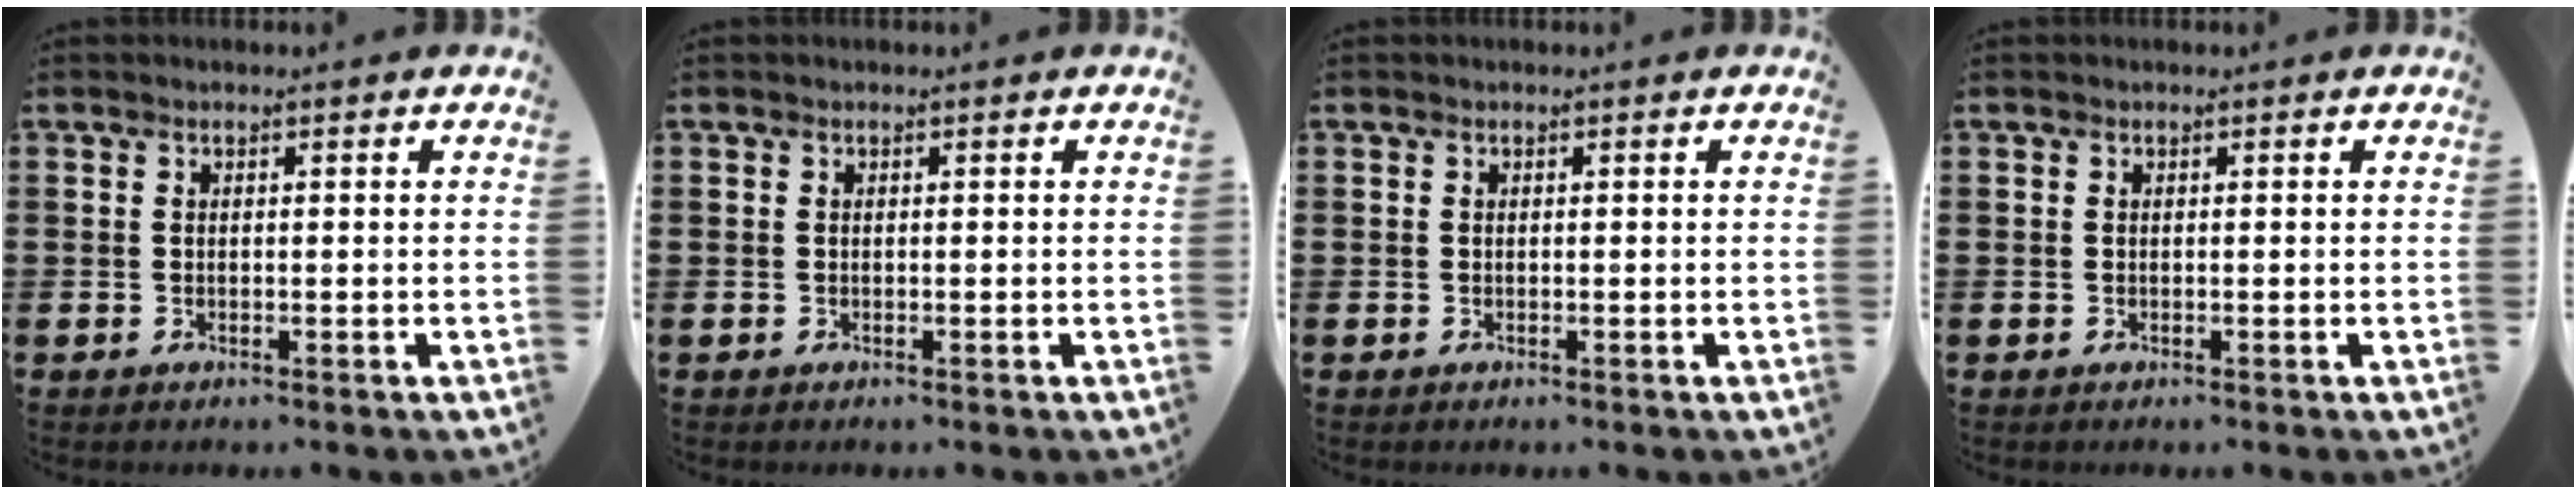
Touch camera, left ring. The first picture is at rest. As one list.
[{"total": 0.0}, {"total": 0.0}, {"total": 0.0}]